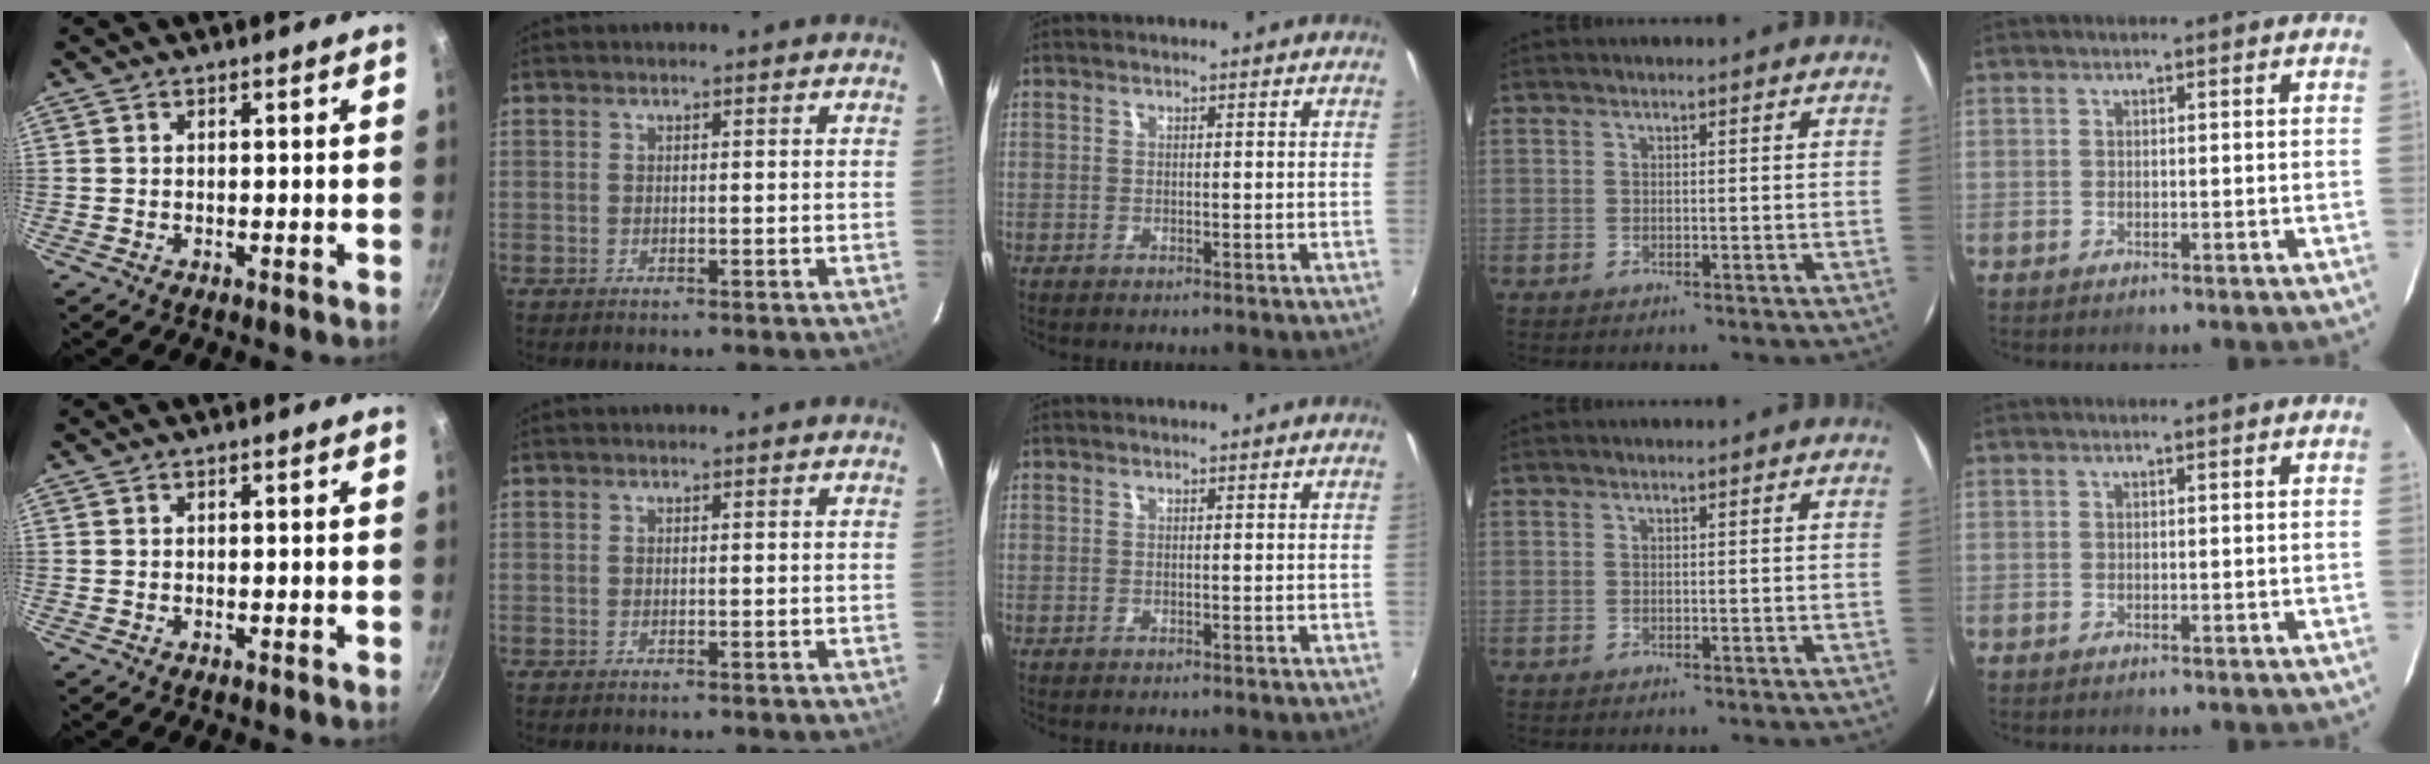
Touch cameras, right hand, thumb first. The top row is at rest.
{}